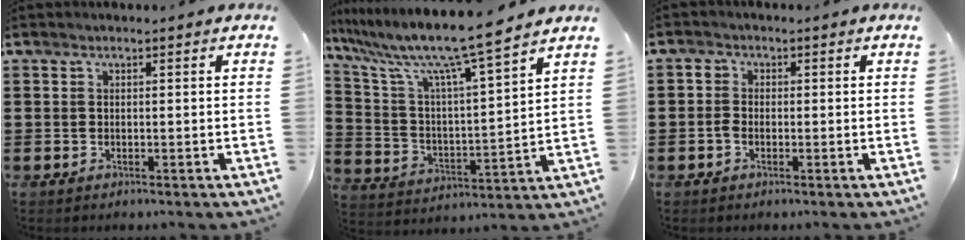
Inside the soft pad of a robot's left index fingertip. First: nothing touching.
{"total": 10.2, "force": [8.4, -0.3, 5.7], "torque": [-0.146, -0.056, 0.133]}
{"total": 1.7, "force": [-0.6, 1.4, 0.7], "torque": [-0.015, 0.005, -0.014]}